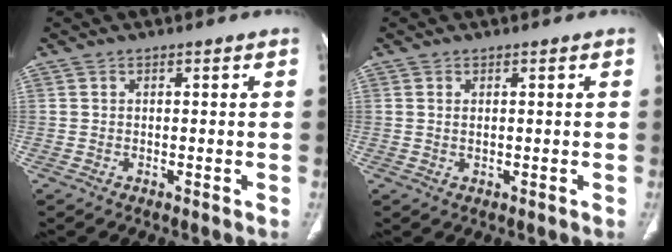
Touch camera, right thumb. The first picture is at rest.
{"total": 0.9, "force": [0.3, 0.3, 0.7], "torque": [-0.017, -0.001, 0.008]}